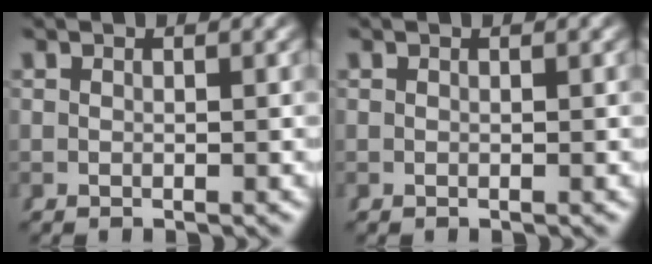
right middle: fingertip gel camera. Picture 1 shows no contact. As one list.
[{"total": 0.0}]